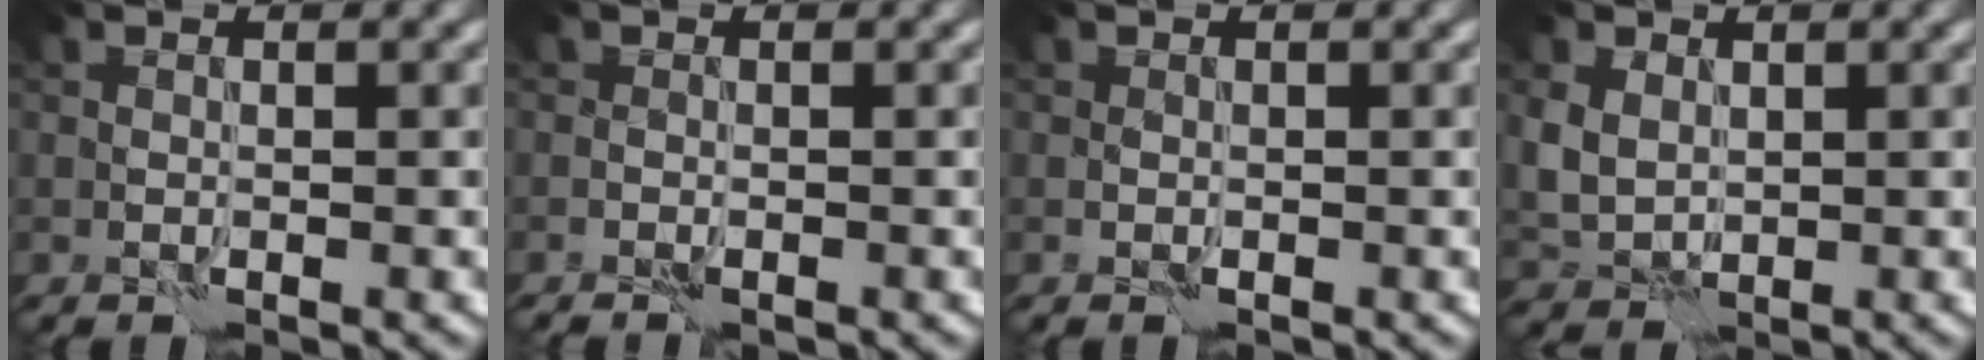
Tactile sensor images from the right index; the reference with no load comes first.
{"total": 1.0, "force": [-0.8, 0.2, 0.6], "torque": [-0.021, 0.001, -0.013]}
{"total": 0.0}
{"total": 3.1, "force": [0.9, 2.5, 1.6], "torque": [-0.043, -0.004, 0.021]}